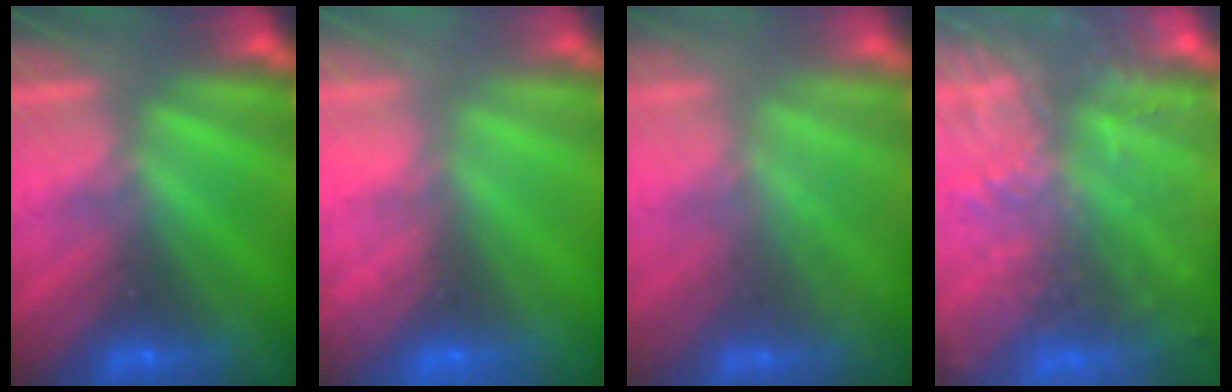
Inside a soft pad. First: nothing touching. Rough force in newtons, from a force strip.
{"total": 7.5}
{"total": 1.8}
{"total": 7.1}